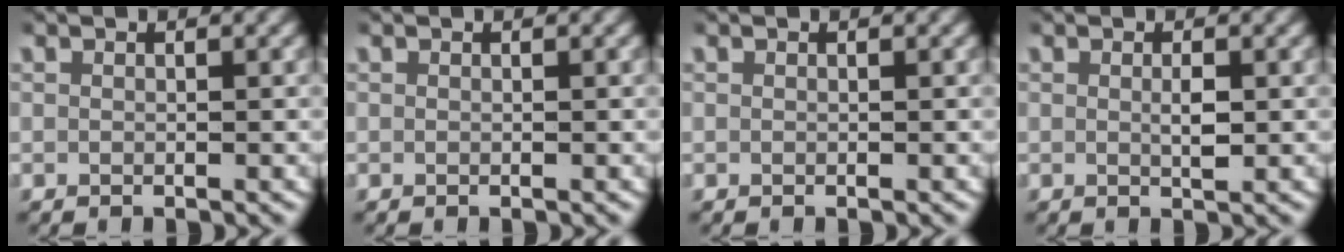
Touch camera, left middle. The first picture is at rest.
{"total": 0.0}
{"total": 0.0}
{"total": 1.4, "force": [0.2, 0.4, 1.3], "torque": [-0.021, -0.005, 0.003]}